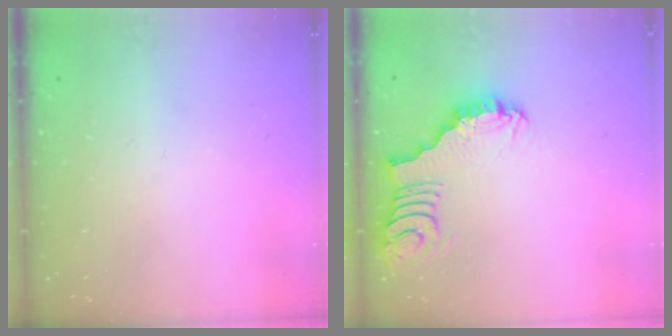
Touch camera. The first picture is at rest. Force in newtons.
{"total": 3.0, "press": 3.0, "slide": 0.0}